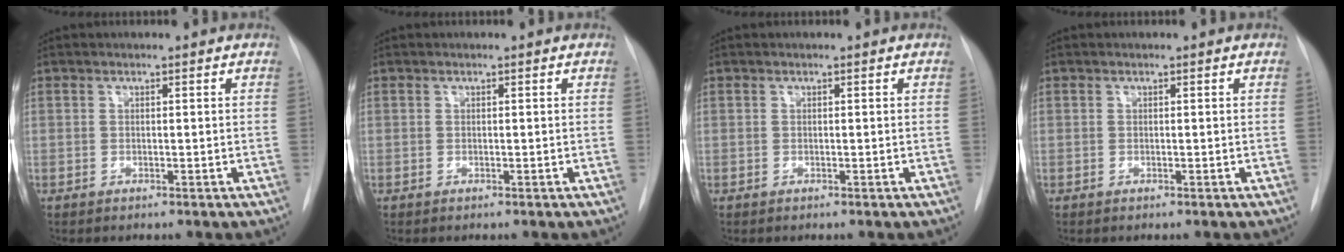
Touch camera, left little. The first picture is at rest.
{"total": 0.0}
{"total": 0.0}
{"total": 0.0}